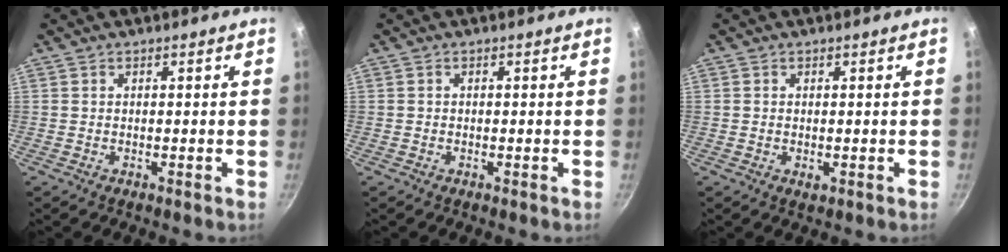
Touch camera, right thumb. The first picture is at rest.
{"total": 0.0}
{"total": 1.1, "force": [-0.1, 0.7, 0.9], "torque": [-0.013, -0.002, -0.002]}